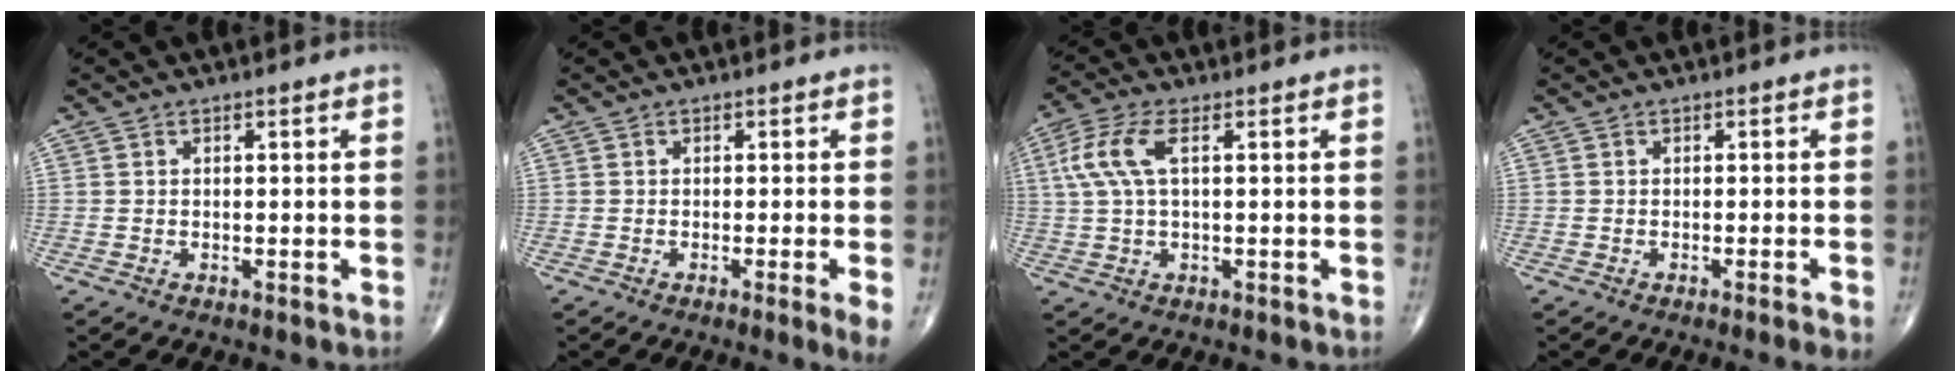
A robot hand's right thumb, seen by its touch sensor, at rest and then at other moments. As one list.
[{"total": 3.0, "force": [-1.0, -0.2, 2.9], "torque": [-0.046, -0.012, -0.019]}, {"total": 7.1, "force": [1.7, 2.6, 6.3], "torque": [-0.165, 0.020, 0.036]}, {"total": 3.0, "force": [-1.9, -0.1, 2.3], "torque": [-0.034, -0.003, -0.025]}]